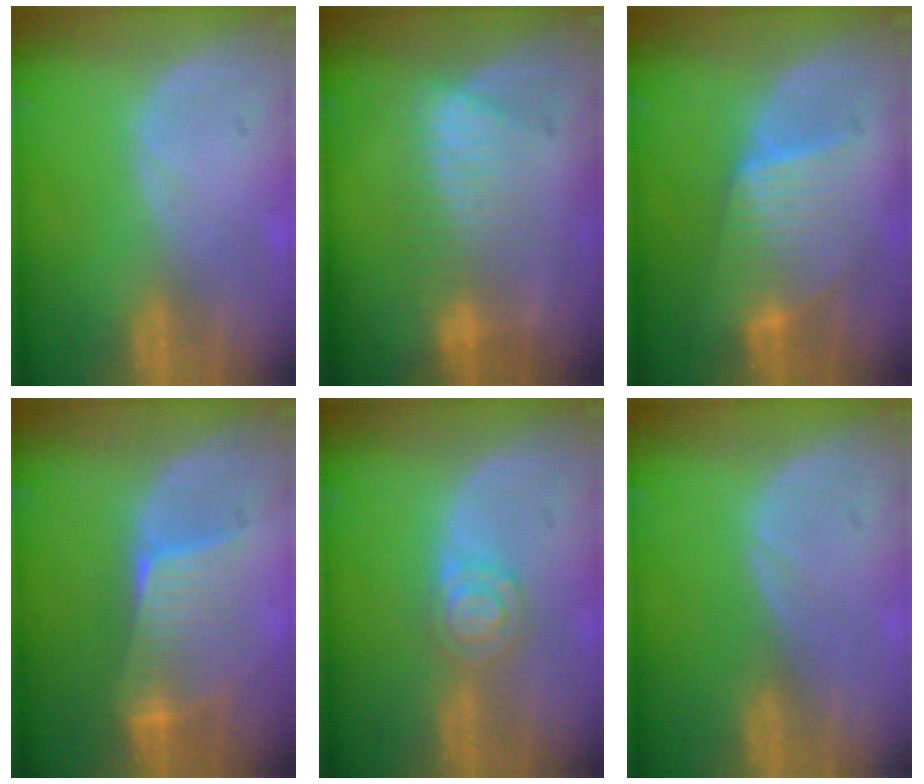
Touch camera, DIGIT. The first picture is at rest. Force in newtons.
{"total": 6.8, "press": 6.7, "slide": 1.2}
{"total": 6.6, "press": 6.6, "slide": 0.1}
{"total": 6.5, "press": 6.4, "slide": 1.5}
{"total": 4.7, "press": 4.2, "slide": 2.1}
{"total": 0.0}